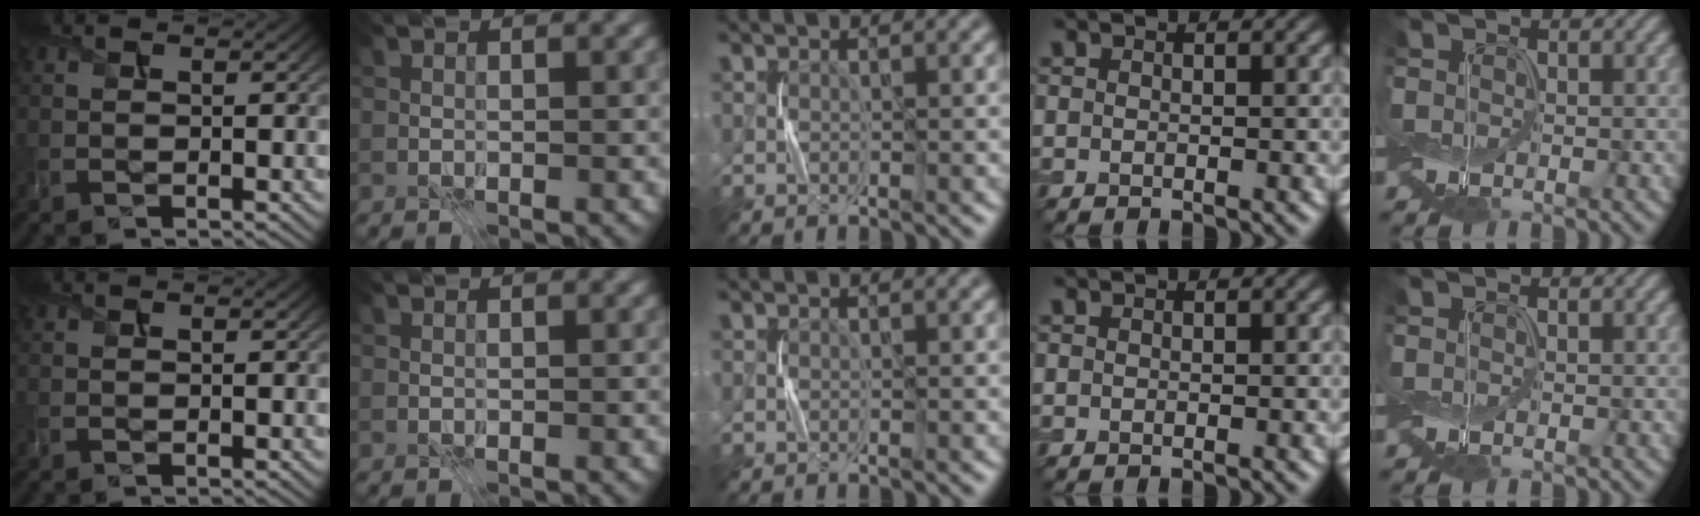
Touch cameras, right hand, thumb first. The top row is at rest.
{}